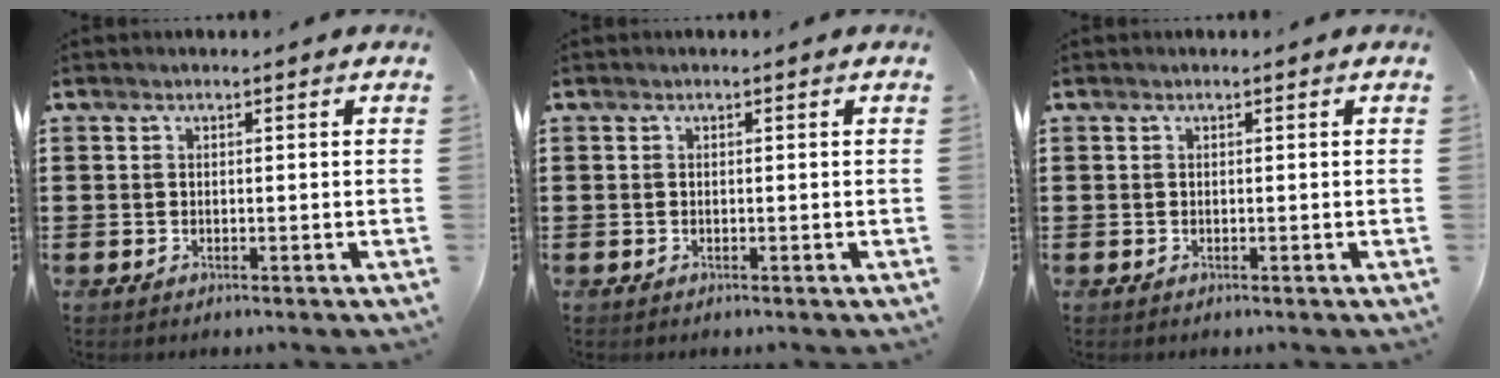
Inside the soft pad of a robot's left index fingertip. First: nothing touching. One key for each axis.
{"total": 0.0}
{"total": 0.0}